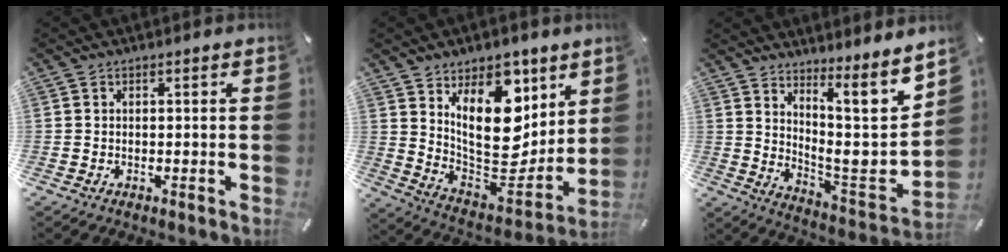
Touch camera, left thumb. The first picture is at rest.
{"total": 18.7, "force": [7.7, 11.4, 12.6], "torque": [-0.194, -0.073, 0.139]}
{"total": 12.2, "force": [7.6, 2.2, 9.3], "torque": [-0.118, -0.110, 0.116]}